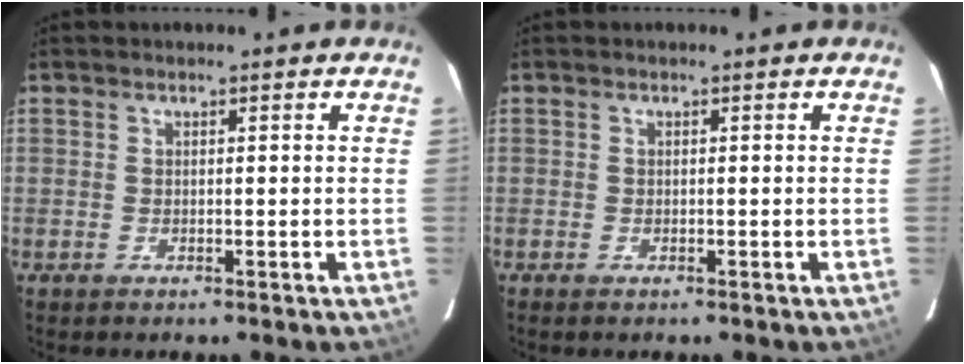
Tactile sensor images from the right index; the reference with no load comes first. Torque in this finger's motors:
{"motor_torque": [-0.04, 0.09, 0.09, 0.01]}